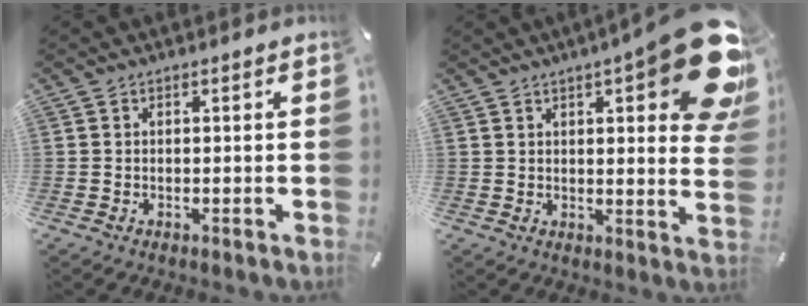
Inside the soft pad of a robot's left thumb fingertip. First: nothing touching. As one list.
[{"total": 17.9, "force": [8.5, 4.9, 15.0], "torque": [-0.204, -0.045, 0.133]}]